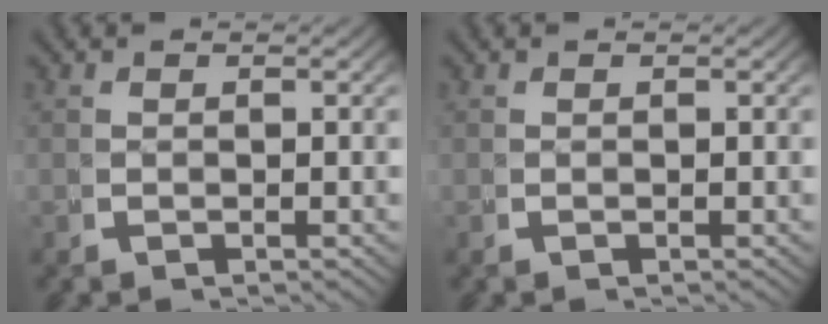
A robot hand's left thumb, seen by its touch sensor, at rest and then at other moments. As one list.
[{"total": 0.0}]